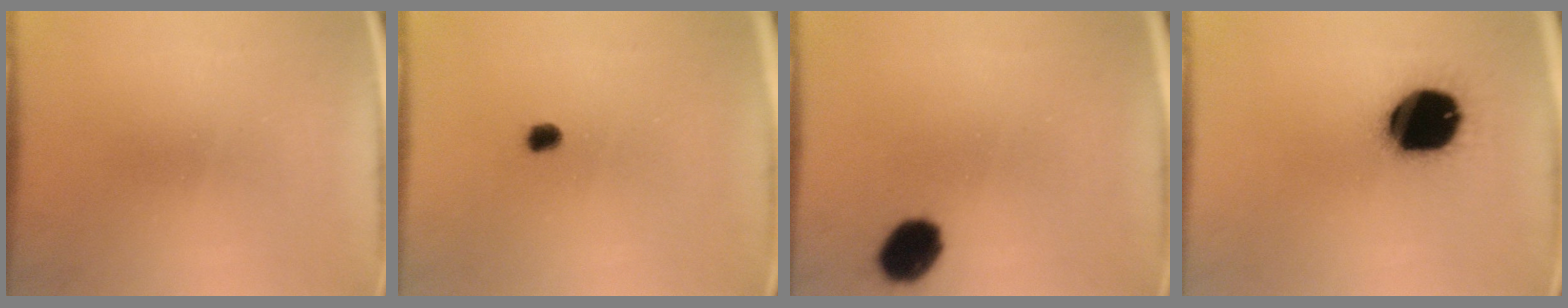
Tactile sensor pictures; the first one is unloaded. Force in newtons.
{"total": 1.9}
{"total": 8.6}
{"total": 20.2}